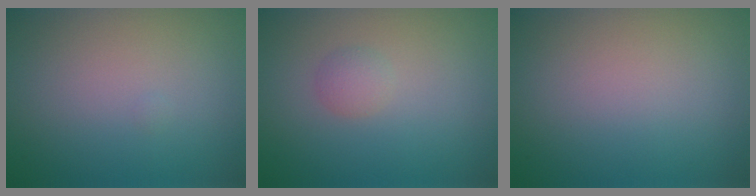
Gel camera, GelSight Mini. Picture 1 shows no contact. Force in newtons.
{"total": 1.2, "press": 1.2, "slide": 0.1}
{"total": 0.0}